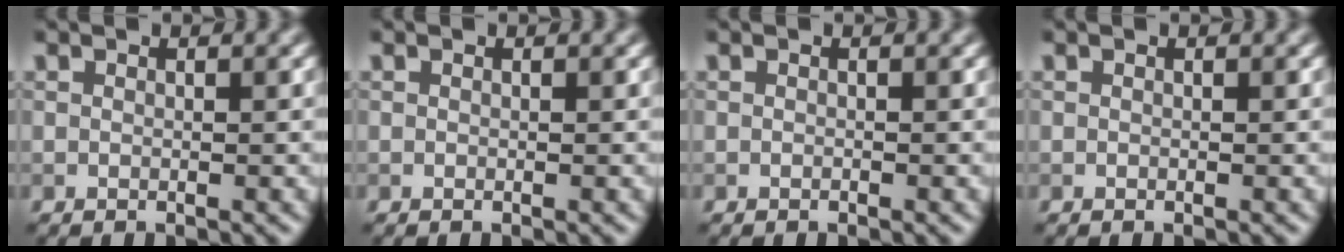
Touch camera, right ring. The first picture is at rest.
{"total": 0.0}
{"total": 0.0}
{"total": 0.0}